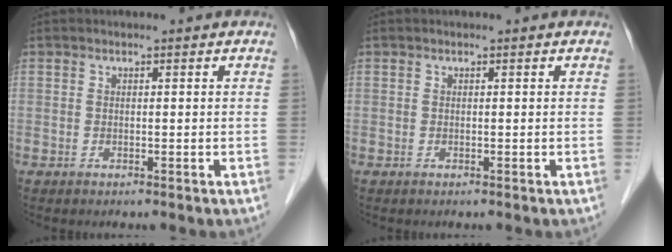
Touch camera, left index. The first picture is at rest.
{"total": 0.0}